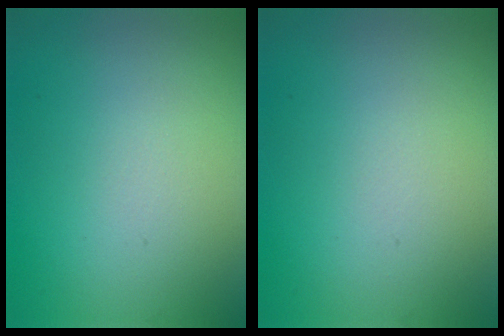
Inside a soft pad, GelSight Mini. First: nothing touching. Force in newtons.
{"total": 0.0}